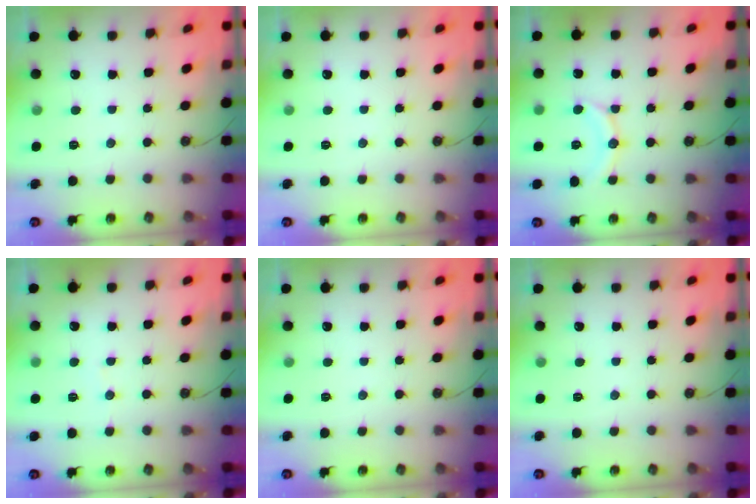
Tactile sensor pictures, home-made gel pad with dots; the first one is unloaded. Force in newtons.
{"total": 0.0}
{"total": 10.1, "press": 10.1, "slide": 0.7}
{"total": 4.0, "press": 3.6, "slide": 1.7}
{"total": 0.0}
{"total": 0.0}